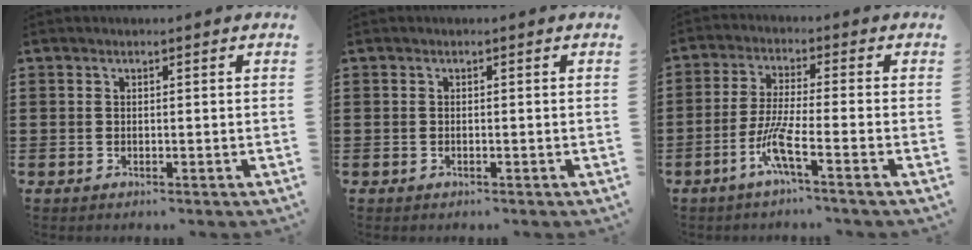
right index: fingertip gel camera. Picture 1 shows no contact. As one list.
[{"total": 0.0}, {"total": 6.7, "force": [-3.5, 0.3, 5.7], "torque": [-0.120, -0.008, -0.072]}]